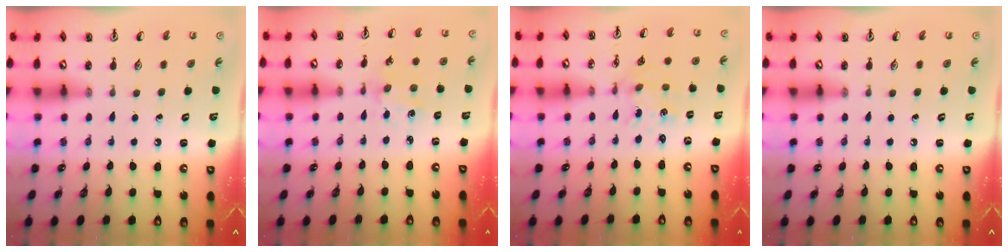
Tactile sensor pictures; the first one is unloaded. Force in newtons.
{"total": 0.9, "press": 0.9, "slide": 0.2}
{"total": 0.9, "press": 0.9, "slide": 0.1}
{"total": 0.0}